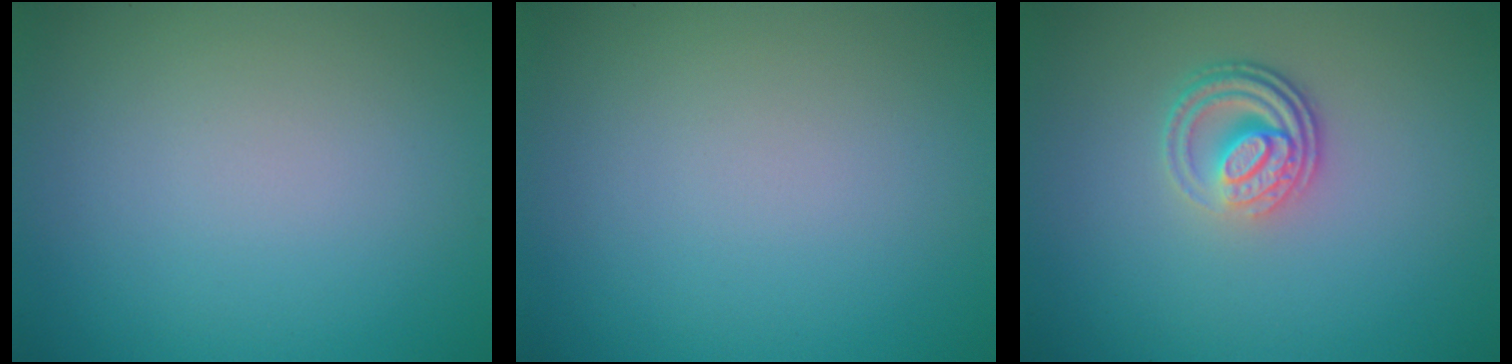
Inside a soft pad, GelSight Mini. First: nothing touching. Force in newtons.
{"total": 0.0}
{"total": 3.6, "press": 2.7, "slide": 2.4}